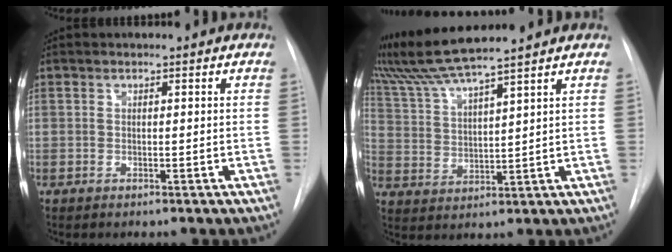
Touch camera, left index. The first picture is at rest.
{"total": 10.2, "force": [9.0, -1.5, 4.6], "torque": [-0.093, 0.018, 0.171]}